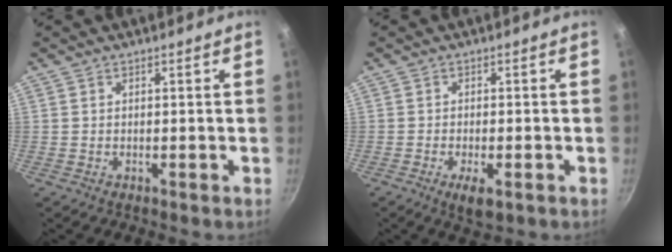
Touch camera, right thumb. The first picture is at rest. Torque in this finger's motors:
{"motor_torque": [-0.21, 0.32, -0.10, 0.01, 0.11]}